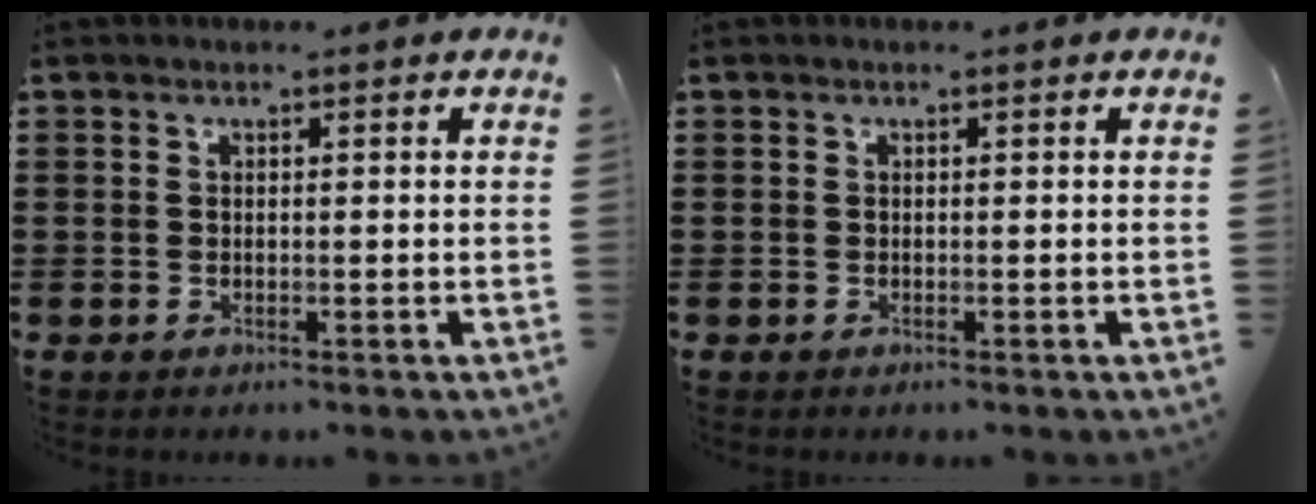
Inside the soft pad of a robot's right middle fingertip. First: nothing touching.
{"total": 0.0}